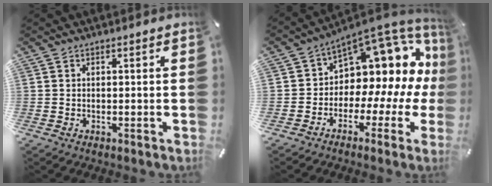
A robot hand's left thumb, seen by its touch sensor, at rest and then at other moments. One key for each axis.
{"total": 11.2, "fx": 6.0, "fy": 7.8, "fz": 5.3, "tx": -0.070, "ty": -0.087, "tz": 0.100}